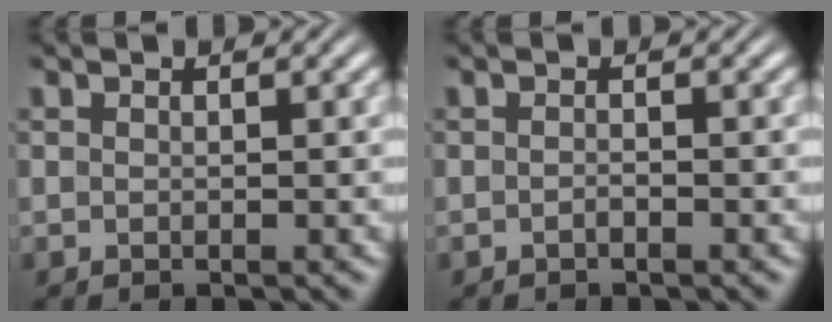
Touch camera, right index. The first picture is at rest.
{"total": 0.6, "force": [-0.6, -0.1, 0.1], "torque": [0.005, 0.004, -0.013]}